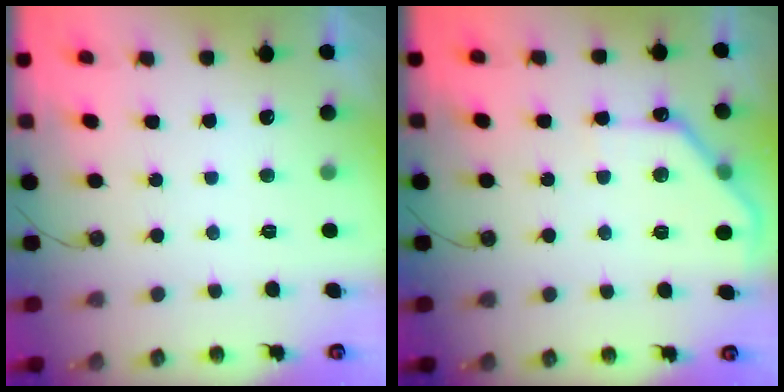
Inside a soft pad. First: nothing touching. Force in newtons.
{"total": 10.9, "press": 10.9, "slide": 0.7}